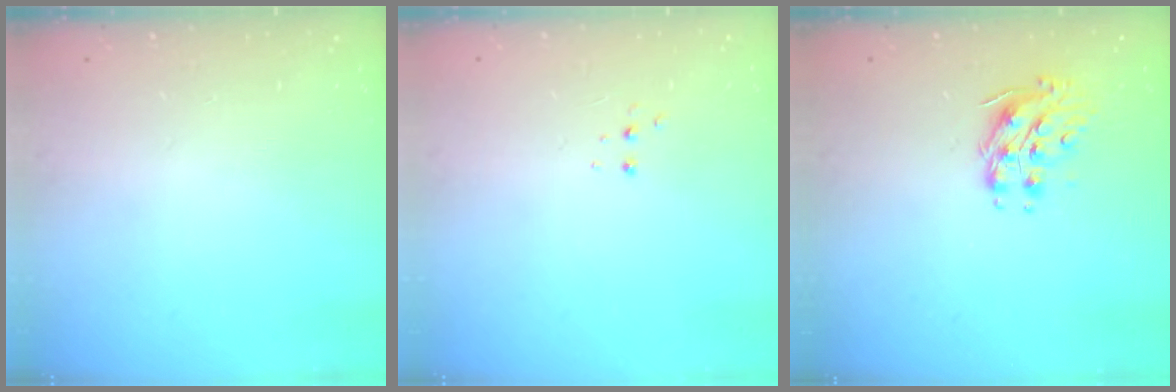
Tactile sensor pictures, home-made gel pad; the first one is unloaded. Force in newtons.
{"total": 2.7, "press": 2.7, "slide": 0.5}
{"total": 9.0, "press": 9.0, "slide": 0.1}